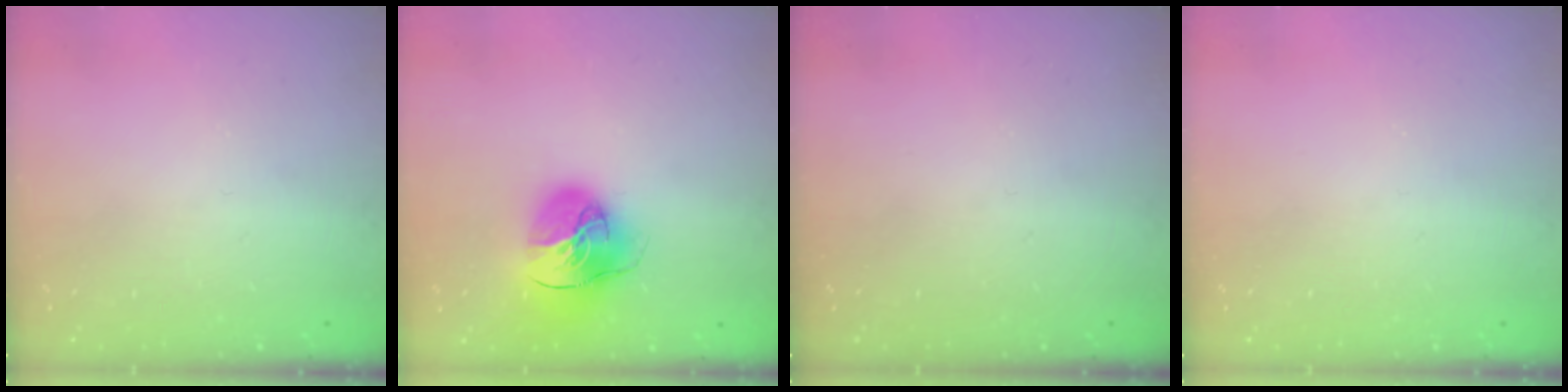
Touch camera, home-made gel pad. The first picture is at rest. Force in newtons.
{"total": 18.0, "press": 17.9, "slide": 2.5}
{"total": 0.0}
{"total": 0.0}